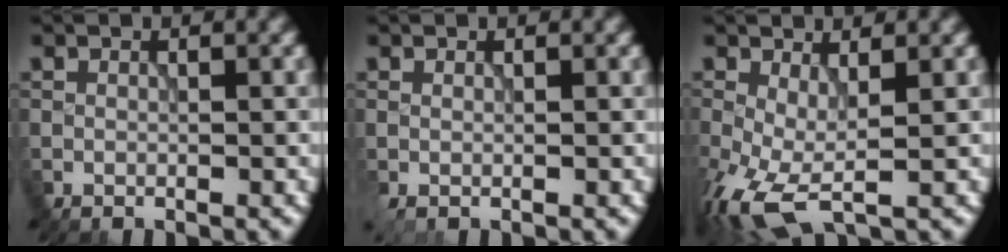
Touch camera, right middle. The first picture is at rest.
{"total": 0.7, "force": [0.2, 0.1, 0.6], "torque": [-0.014, 0.002, 0.003]}
{"total": 6.2, "force": [-1.8, 2.7, 5.3], "torque": [-0.129, -0.015, -0.033]}